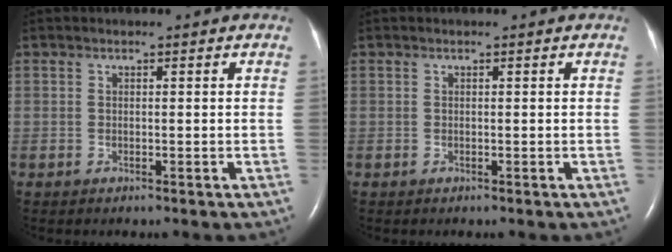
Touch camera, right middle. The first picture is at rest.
{"total": 0.0}